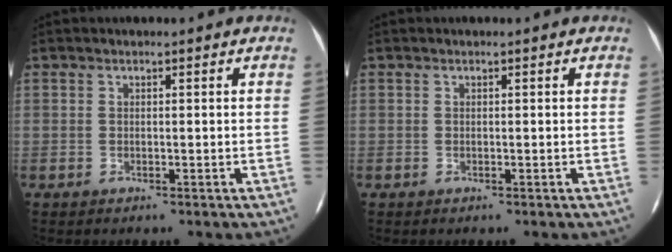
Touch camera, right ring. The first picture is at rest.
{"total": 0.0}